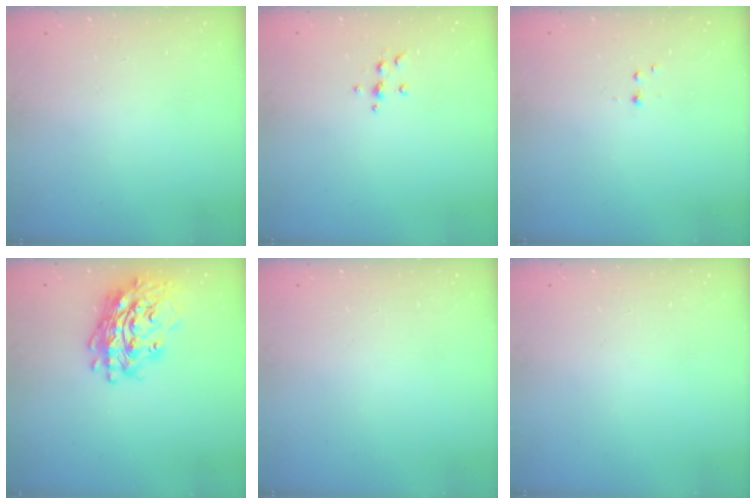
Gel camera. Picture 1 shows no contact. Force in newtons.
{"total": 5.7, "press": 5.7, "slide": 0.5}
{"total": 2.2, "press": 1.9, "slide": 1.2}
{"total": 19.4, "press": 19.2, "slide": 3.0}
{"total": 0.0}
{"total": 0.0}